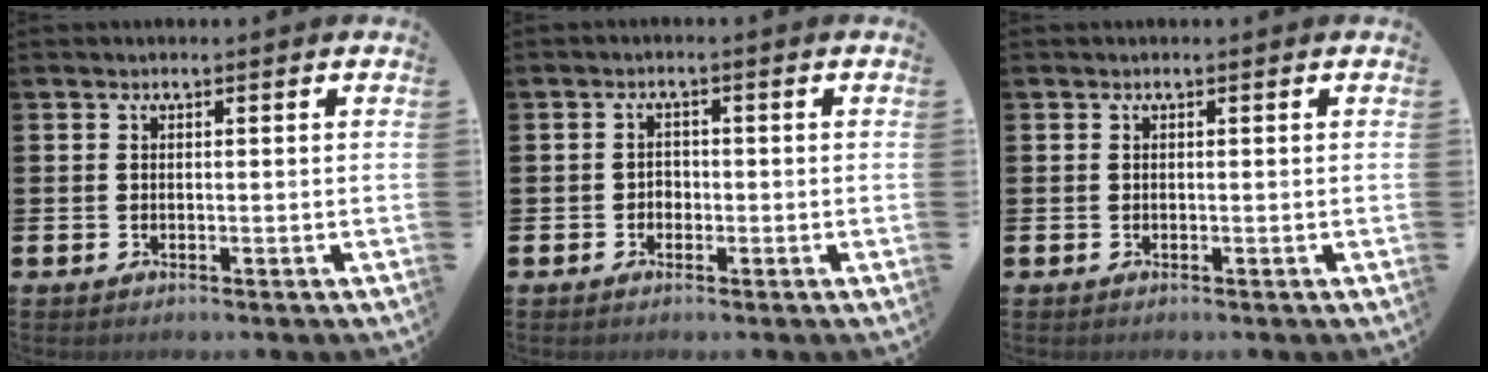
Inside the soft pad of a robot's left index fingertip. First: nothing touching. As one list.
[{"total": 1.5, "force": [-0.6, 1.3, 0.5], "torque": [-0.004, 0.002, -0.017]}, {"total": 0.0}]